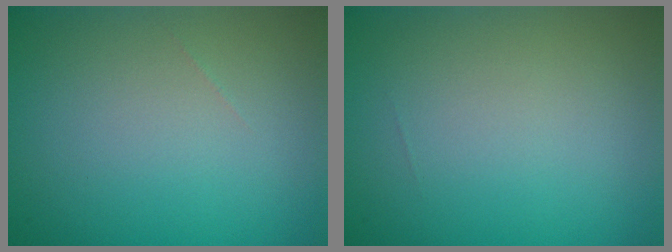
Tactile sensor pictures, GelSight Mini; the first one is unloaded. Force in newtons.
{"total": 0.0}